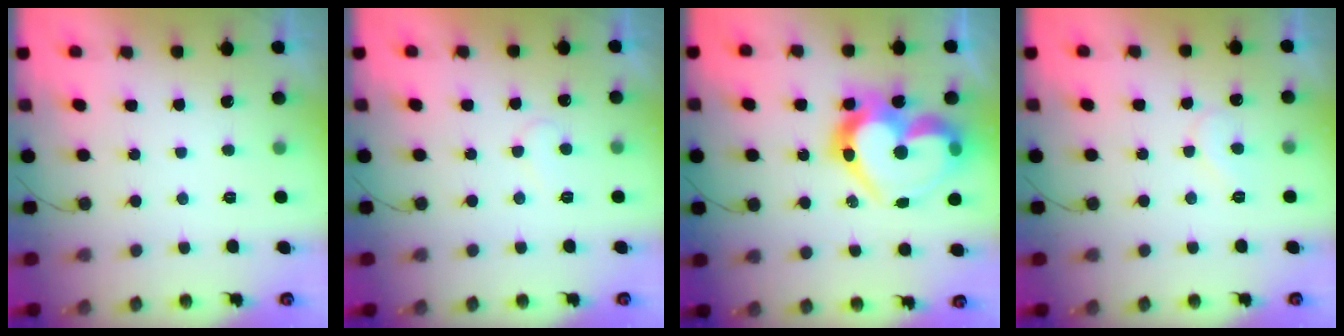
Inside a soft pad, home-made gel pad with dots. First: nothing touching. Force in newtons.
{"total": 6.7, "press": 6.7, "slide": 0.6}
{"total": 21.6, "press": 21.5, "slide": 2.4}
{"total": 6.1, "press": 6.1, "slide": 0.6}